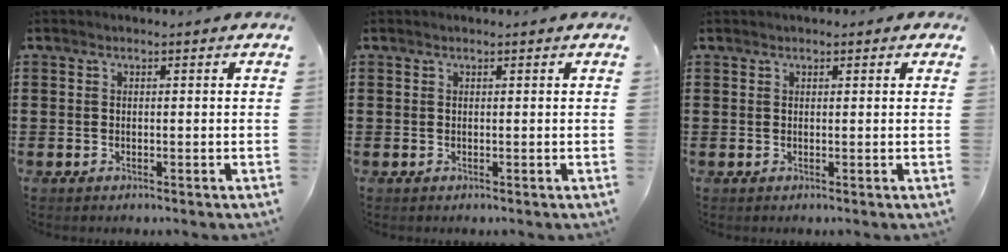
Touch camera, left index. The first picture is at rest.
{"total": 0.0}
{"total": 0.7, "force": [0.5, 0.4, 0.3], "torque": [-0.007, 0.005, 0.009]}